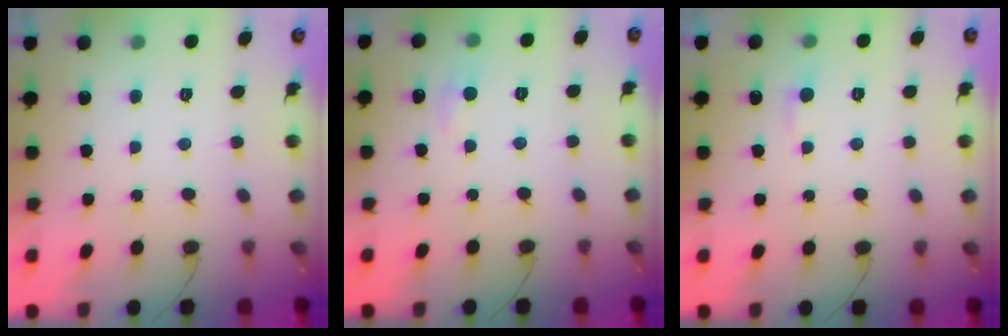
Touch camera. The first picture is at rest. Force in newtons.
{"total": 5.6, "press": 5.5, "slide": 0.7}
{"total": 3.4, "press": 3.3, "slide": 0.5}